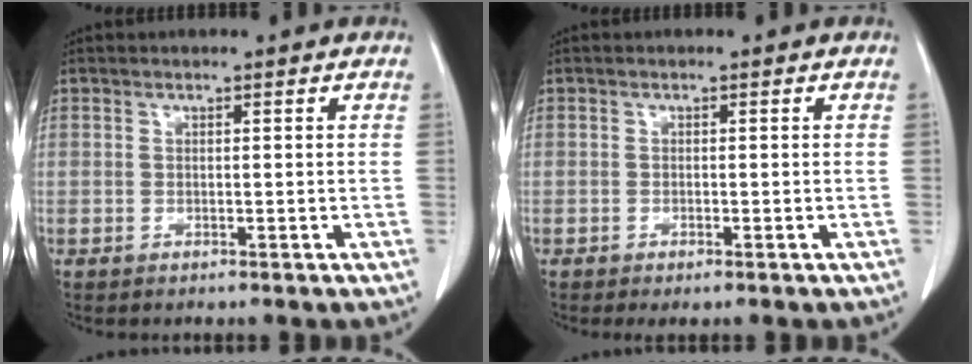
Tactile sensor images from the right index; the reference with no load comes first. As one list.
[{"total": 1.1, "force": [-0.8, 0.2, 0.8], "torque": [-0.015, -0.004, -0.008]}]